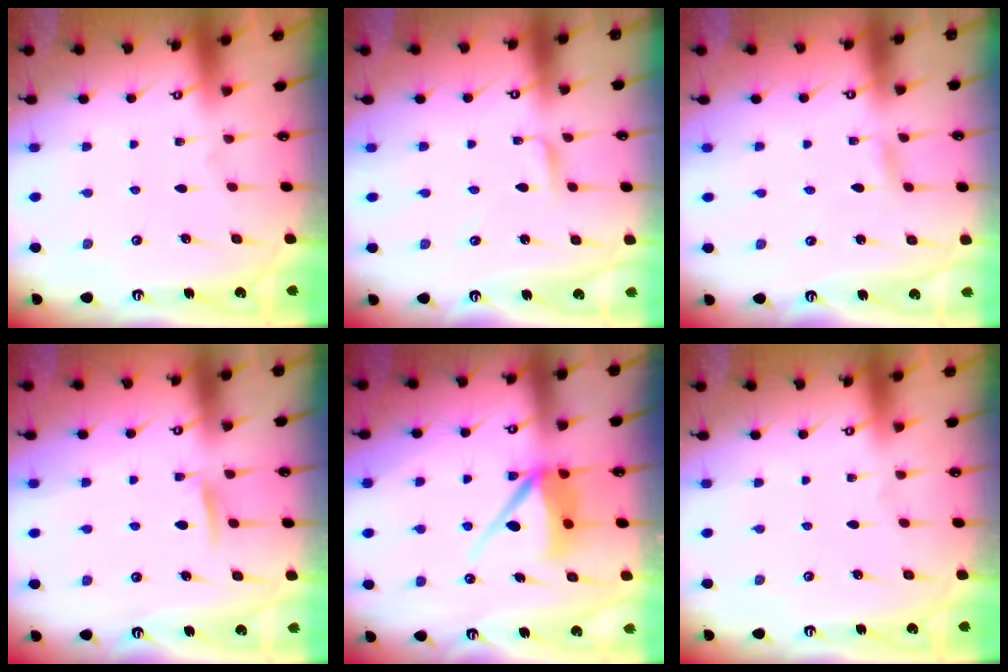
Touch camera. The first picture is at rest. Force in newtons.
{"total": 1.9, "press": 1.9, "slide": 0.2}
{"total": 1.4, "press": 1.4, "slide": 0.1}
{"total": 5.6, "press": 5.6, "slide": 0.6}
{"total": 9.5, "press": 9.5, "slide": 0.6}
{"total": 0.0}